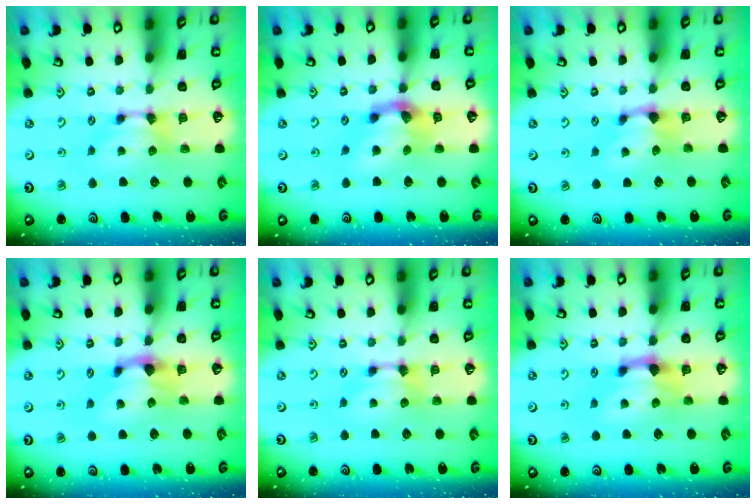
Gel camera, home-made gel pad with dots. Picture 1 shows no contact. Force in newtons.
{"total": 5.2, "press": 4.9, "slide": 1.9}
{"total": 0.8, "press": 0.0, "slide": 0.8}
{"total": 1.7, "press": 0.9, "slide": 1.4}
{"total": 0.0}
{"total": 2.5, "press": 2.0, "slide": 1.5}